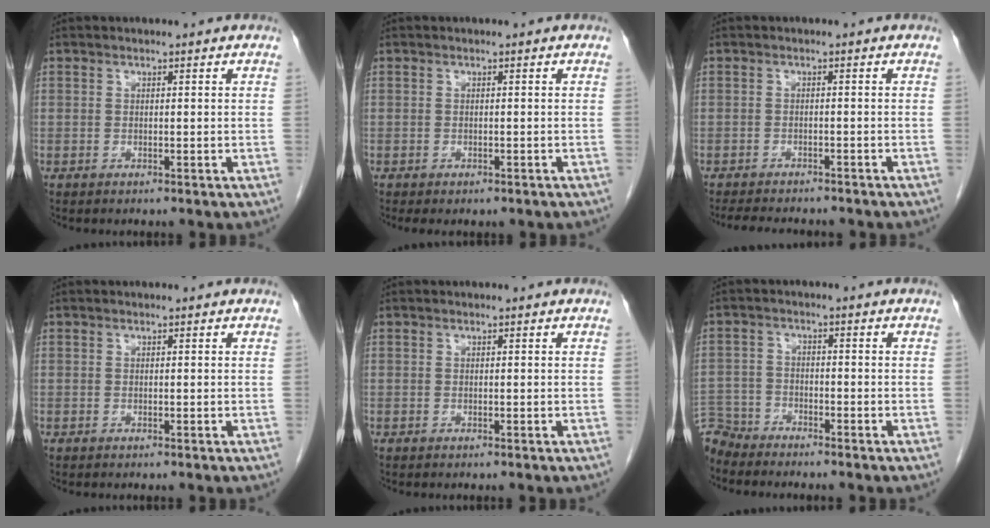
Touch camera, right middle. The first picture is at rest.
{"total": 2.4, "force": [-1.8, 1.1, 1.2], "torque": [-0.013, -0.004, -0.016]}
{"total": 9.2, "force": [-8.1, 2.1, 3.8], "torque": [-0.057, -0.006, -0.106]}
{"total": 0.0}
{"total": 0.0}
{"total": 5.7, "force": [-5.5, 1.4, -0.4], "torque": [0.011, -0.004, -0.108]}